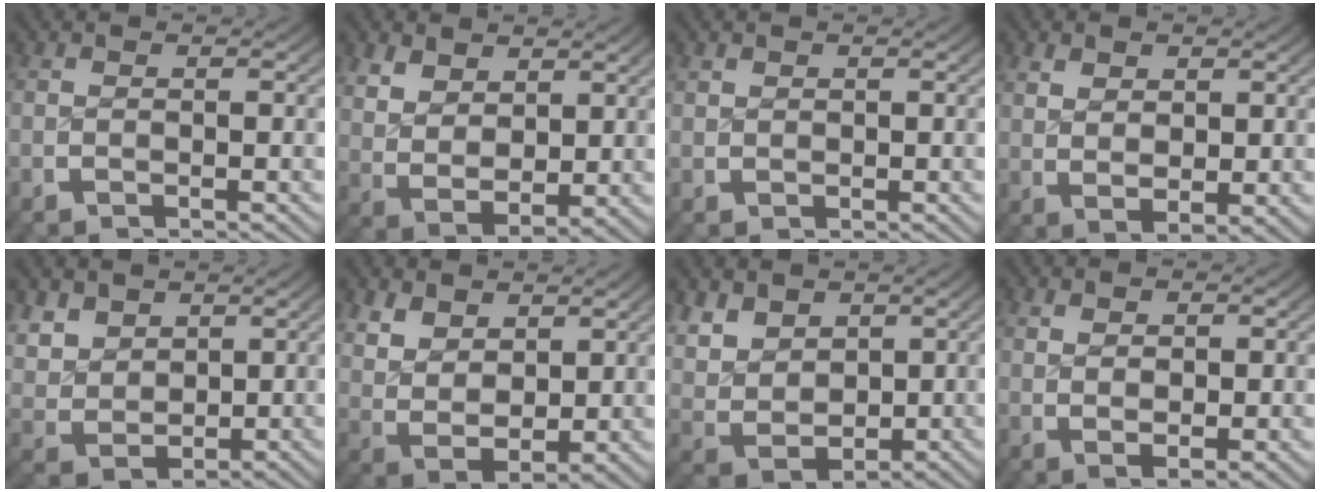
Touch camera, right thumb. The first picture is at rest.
{"total": 6.7, "force": [1.1, 4.8, 4.5], "torque": [-0.106, -0.038, 0.041]}
{"total": 1.1, "force": [0.7, 0.8, 0.2], "torque": [-0.003, -0.002, 0.022]}
{"total": 3.0, "force": [1.2, 1.6, 2.2], "torque": [-0.035, -0.010, 0.035]}
{"total": 7.0, "force": [2.1, 5.5, 3.9], "torque": [-0.099, -0.031, 0.055]}
{"total": 8.3, "force": [1.0, 6.1, 5.5], "torque": [-0.136, -0.044, 0.039]}
{"total": 9.1, "force": [1.4, 7.1, 5.5], "torque": [-0.141, -0.043, 0.045]}
{"total": 2.2, "force": [0.9, 1.1, 1.8], "torque": [-0.029, -0.008, 0.027]}